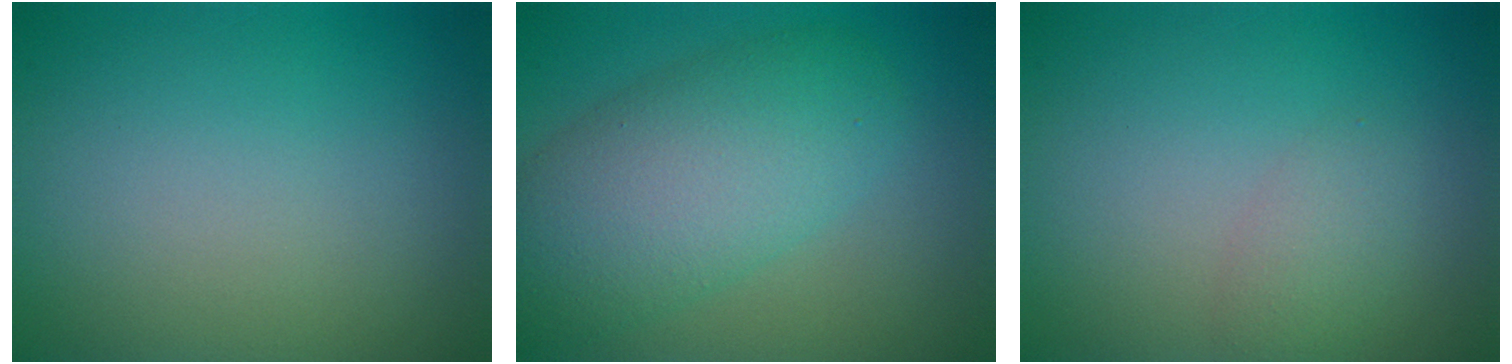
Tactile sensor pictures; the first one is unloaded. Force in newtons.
{"total": 7.0, "press": 7.0, "slide": 0.3}
{"total": 1.6, "press": 1.6, "slide": 0.1}